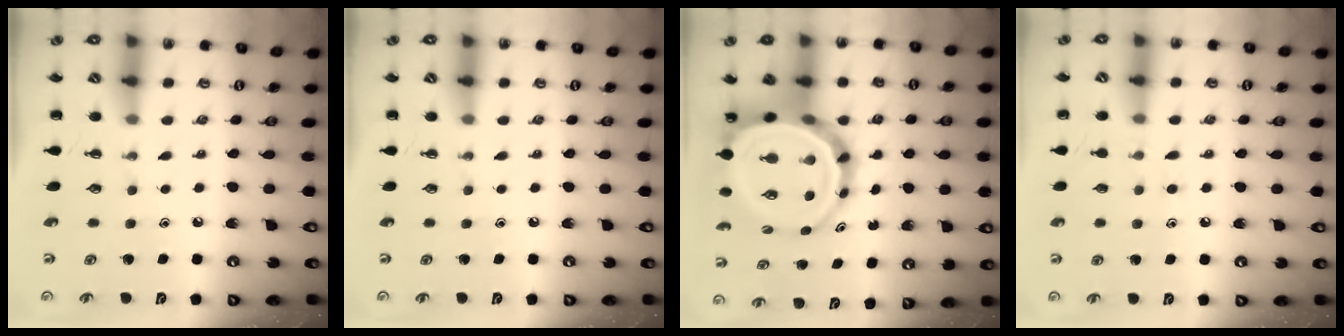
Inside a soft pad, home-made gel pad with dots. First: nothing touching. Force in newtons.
{"total": 0.0}
{"total": 17.3, "press": 16.7, "slide": 4.8}
{"total": 7.1, "press": 6.8, "slide": 2.0}